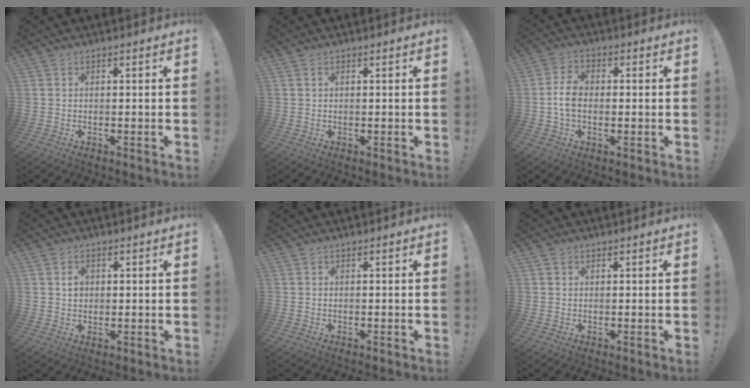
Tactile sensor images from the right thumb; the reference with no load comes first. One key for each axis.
{"total": 0.5, "fx": 0.2, "fy": 0.1, "fz": 0.4, "tx": -0.016, "ty": 0.004, "tz": 0.006}
{"total": 6.2, "fx": -0.6, "fy": 3.9, "fz": 4.8, "tx": -0.095, "ty": 0.003, "tz": -0.013}
{"total": 2.8, "fx": 0.7, "fy": 2.4, "fz": 1.3, "tx": -0.007, "ty": -0.005, "tz": 0.008}
{"total": 0.0}
{"total": 0.8, "fx": 0.5, "fy": 0.6, "fz": 0.0, "tx": 0.006, "ty": -0.001, "tz": 0.009}